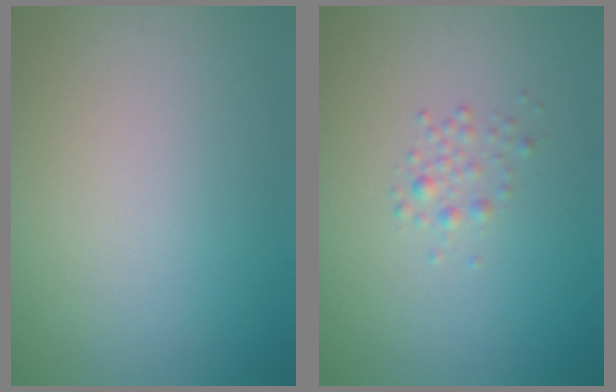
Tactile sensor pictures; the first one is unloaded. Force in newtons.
{"total": 1.2, "press": 1.2, "slide": 0.0}